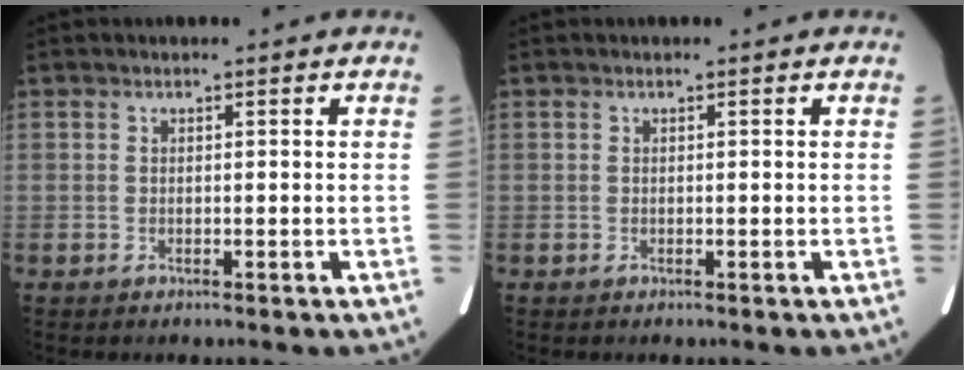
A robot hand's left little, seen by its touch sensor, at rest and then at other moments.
{"total": 0.0}